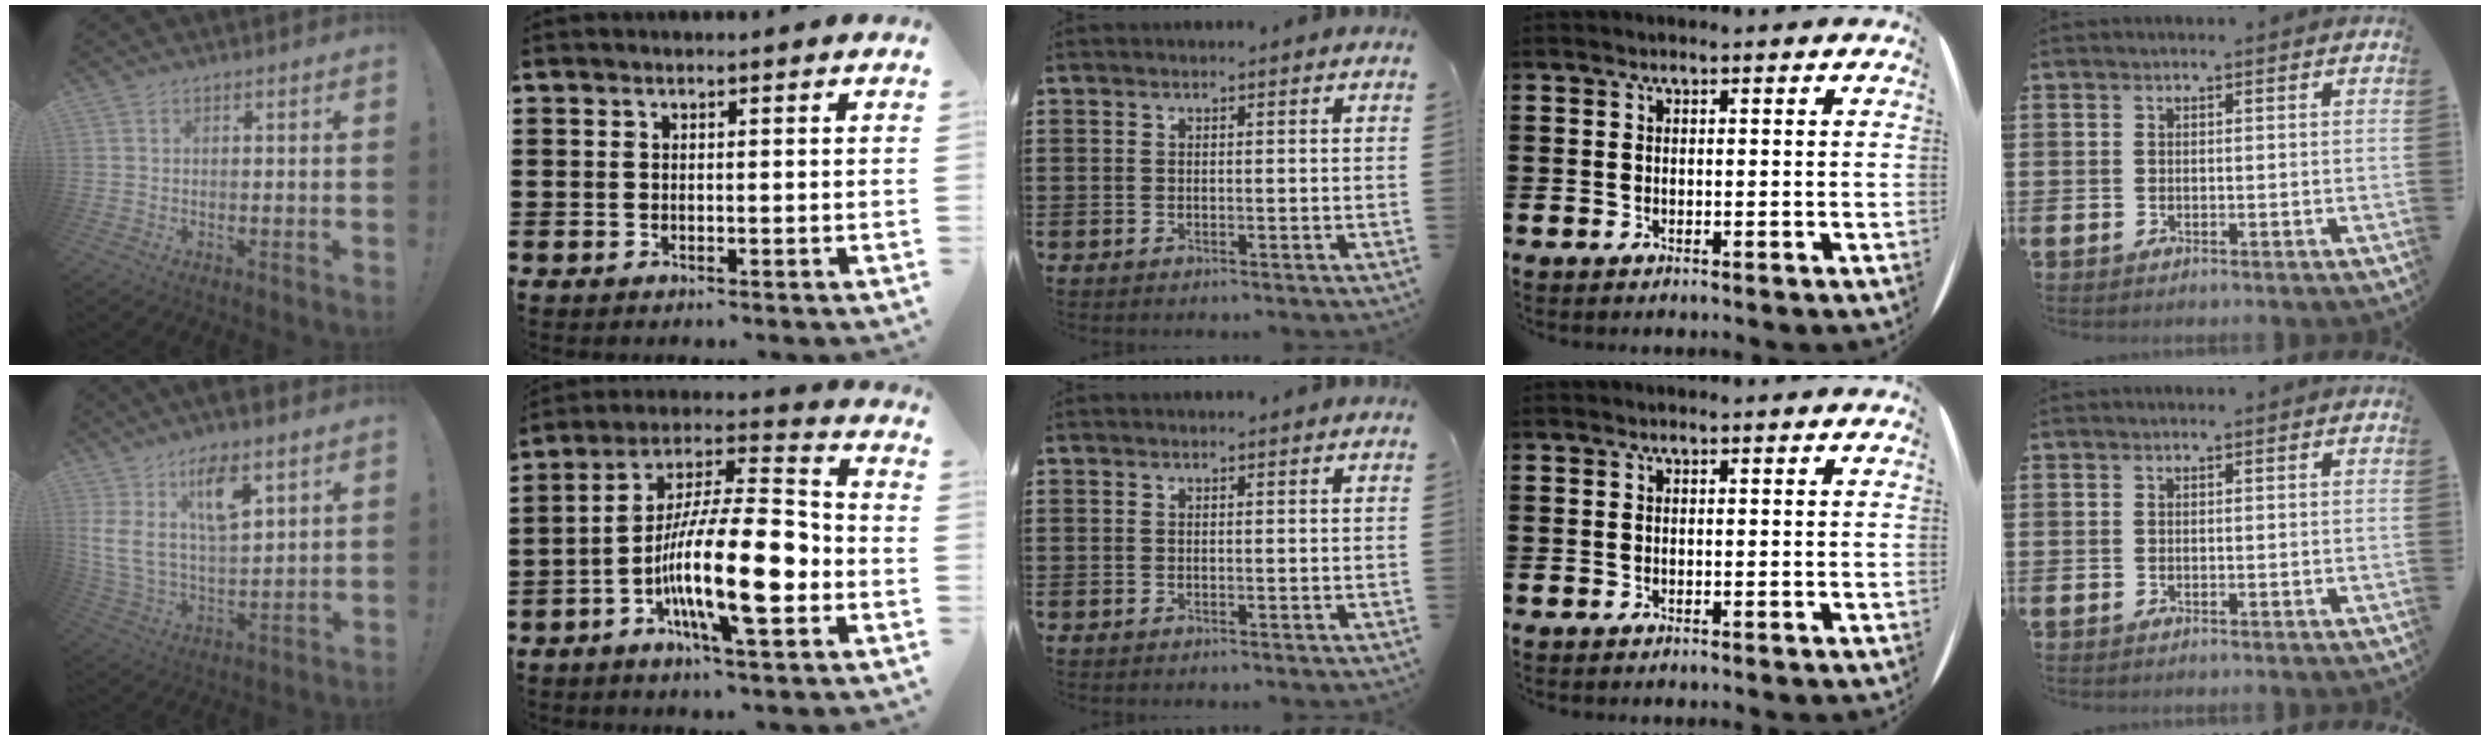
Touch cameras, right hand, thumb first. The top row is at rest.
{"thumb": {"total": 15.0, "force": [8.0, 6.3, 11.0], "torque": [-0.196, -0.035, 0.139]}, "index": {"total": 16.9, "force": [-4.7, 4.6, 15.5], "torque": [-0.283, -0.005, -0.082]}}